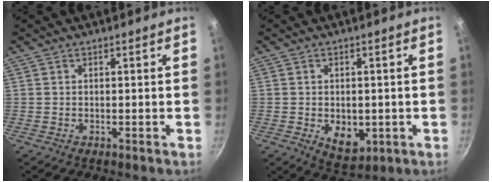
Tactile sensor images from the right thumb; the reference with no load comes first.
{"total": 7.1, "force": [-1.4, 4.8, 5.0], "torque": [-0.054, -0.009, -0.007]}